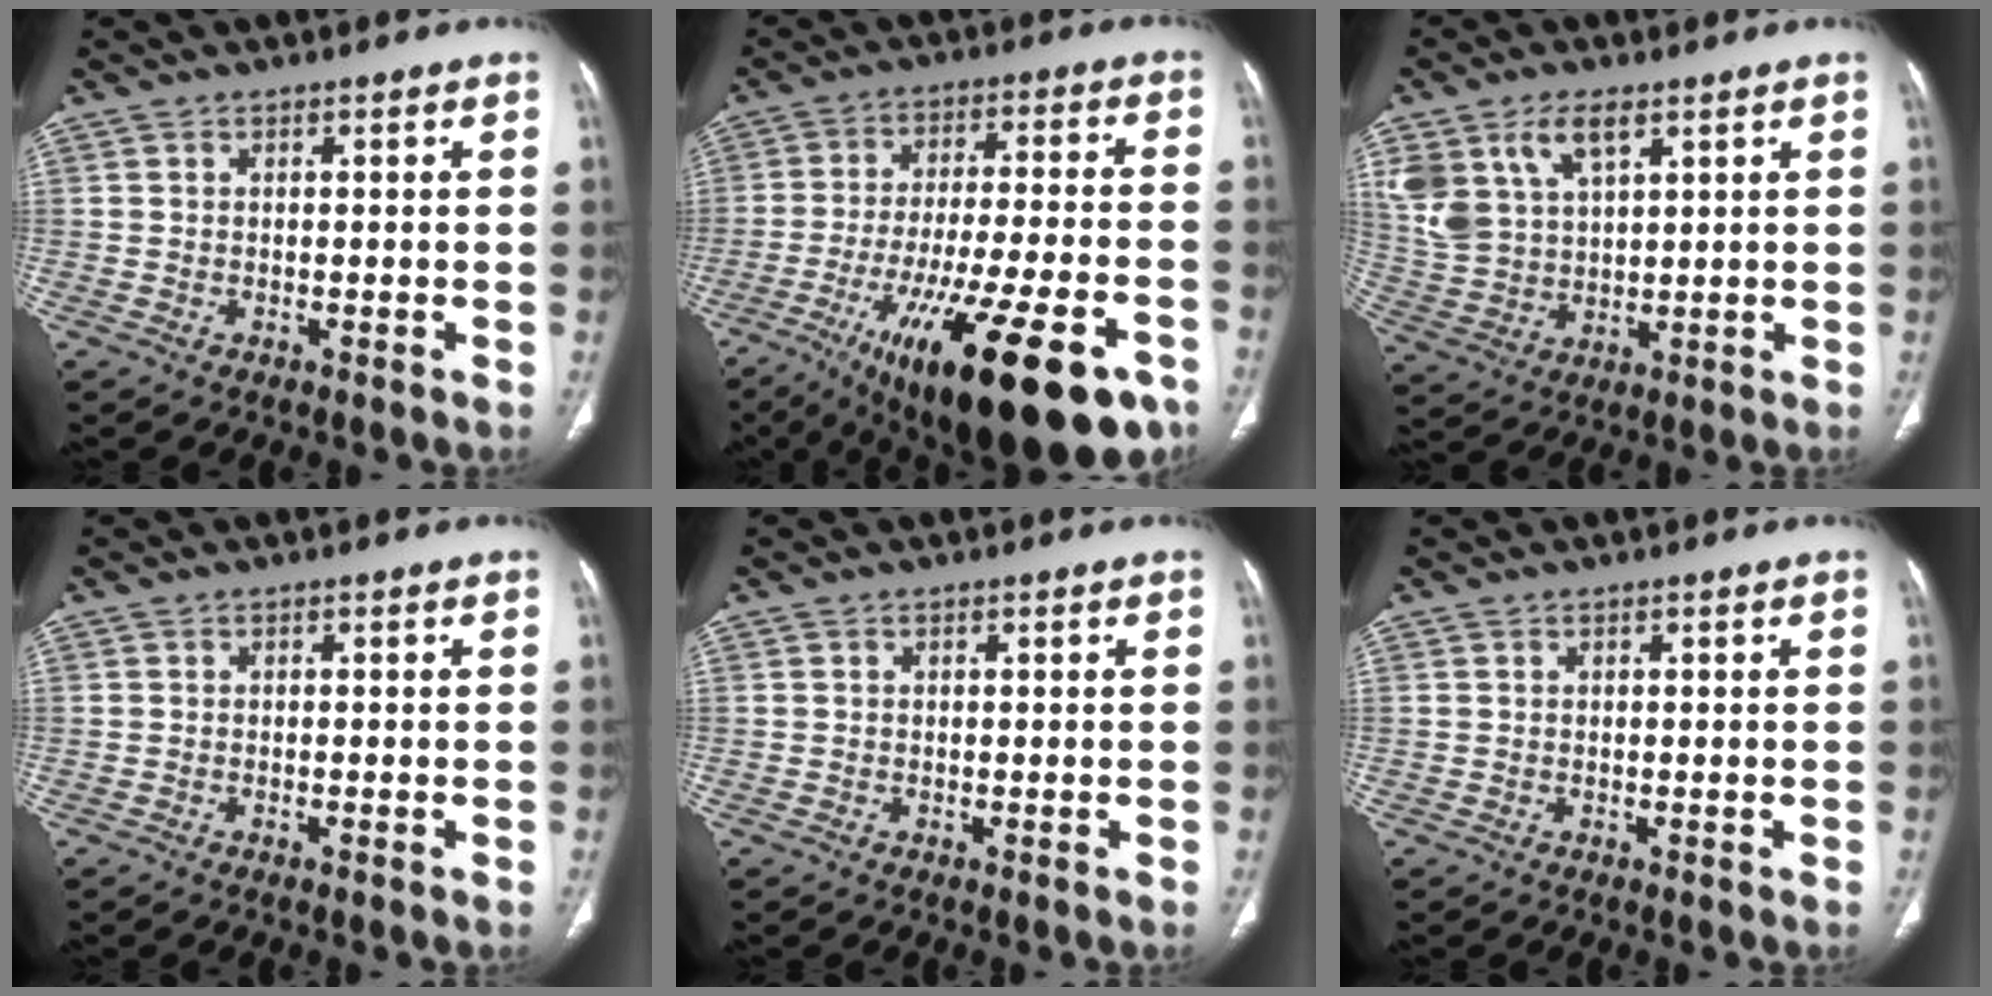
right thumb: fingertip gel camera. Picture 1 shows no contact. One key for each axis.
{"total": 27.4, "fx": -14.4, "fy": 8.2, "fz": 21.8, "tx": -0.308, "ty": 0.033, "tz": -0.215}
{"total": 11.6, "fx": 5.9, "fy": 6.4, "fz": 7.7, "tx": -0.154, "ty": -0.011, "tz": 0.126}
{"total": 0.5, "fx": -0.3, "fy": 0.0, "fz": 0.4, "tx": -0.011, "ty": 0.000, "tz": -0.004}
{"total": 0.0}
{"total": 0.0}